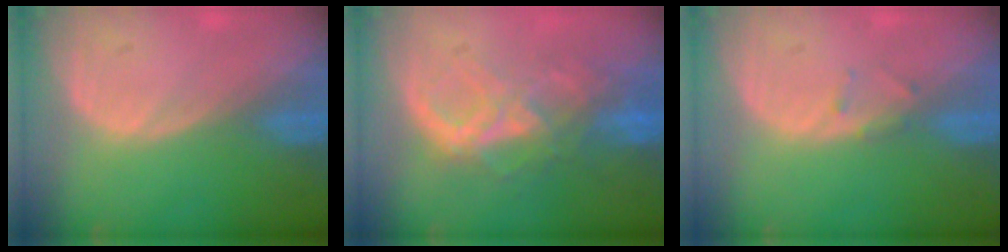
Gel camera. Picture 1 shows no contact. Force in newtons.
{"total": 8.8, "press": 7.6, "slide": 4.5}
{"total": 1.1, "press": 1.0, "slide": 0.2}